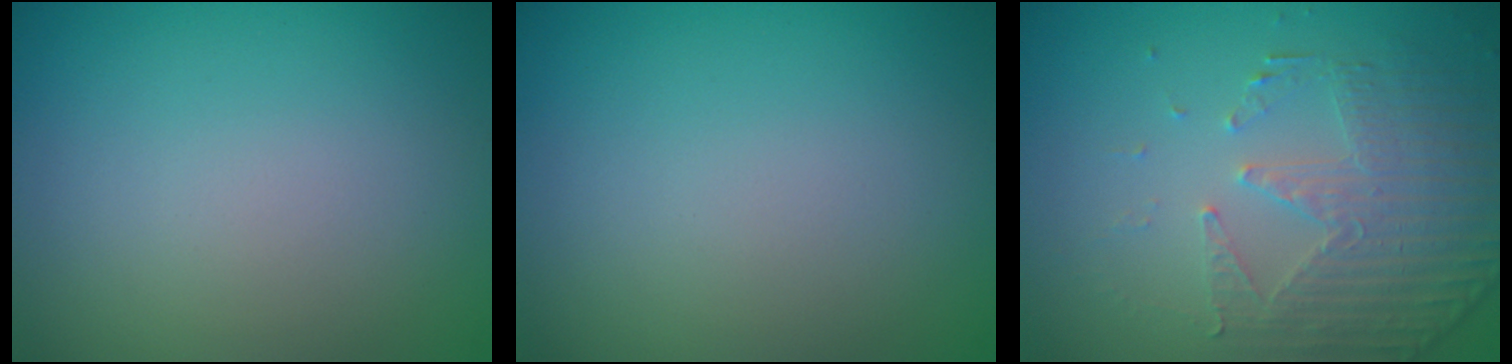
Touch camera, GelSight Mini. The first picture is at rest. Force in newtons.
{"total": 0.0}
{"total": 4.7, "press": 3.5, "slide": 3.2}